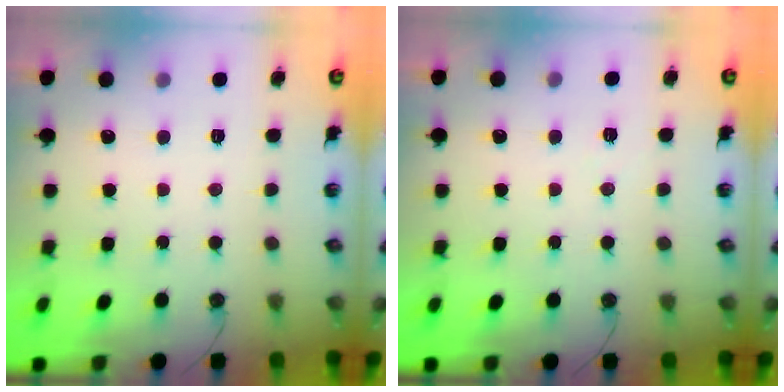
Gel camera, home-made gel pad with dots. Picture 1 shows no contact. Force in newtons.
{"total": 6.0, "press": 4.0, "slide": 4.4}